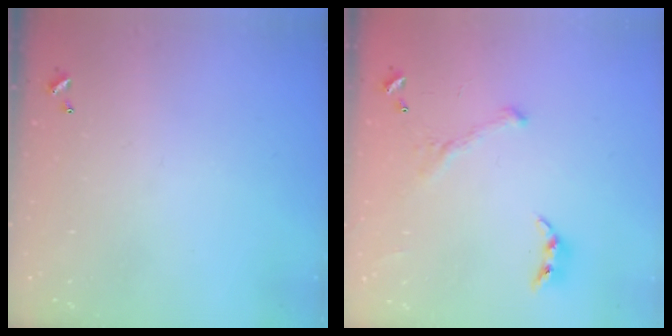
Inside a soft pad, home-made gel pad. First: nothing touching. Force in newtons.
{"total": 2.0, "press": 2.0, "slide": 0.4}